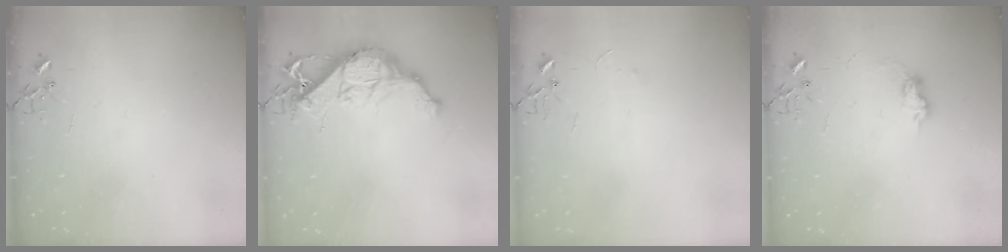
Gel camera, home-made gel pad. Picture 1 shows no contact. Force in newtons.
{"total": 14.9, "press": 14.8, "slide": 1.0}
{"total": 3.2, "press": 3.2, "slide": 0.4}
{"total": 7.4, "press": 7.4, "slide": 0.4}